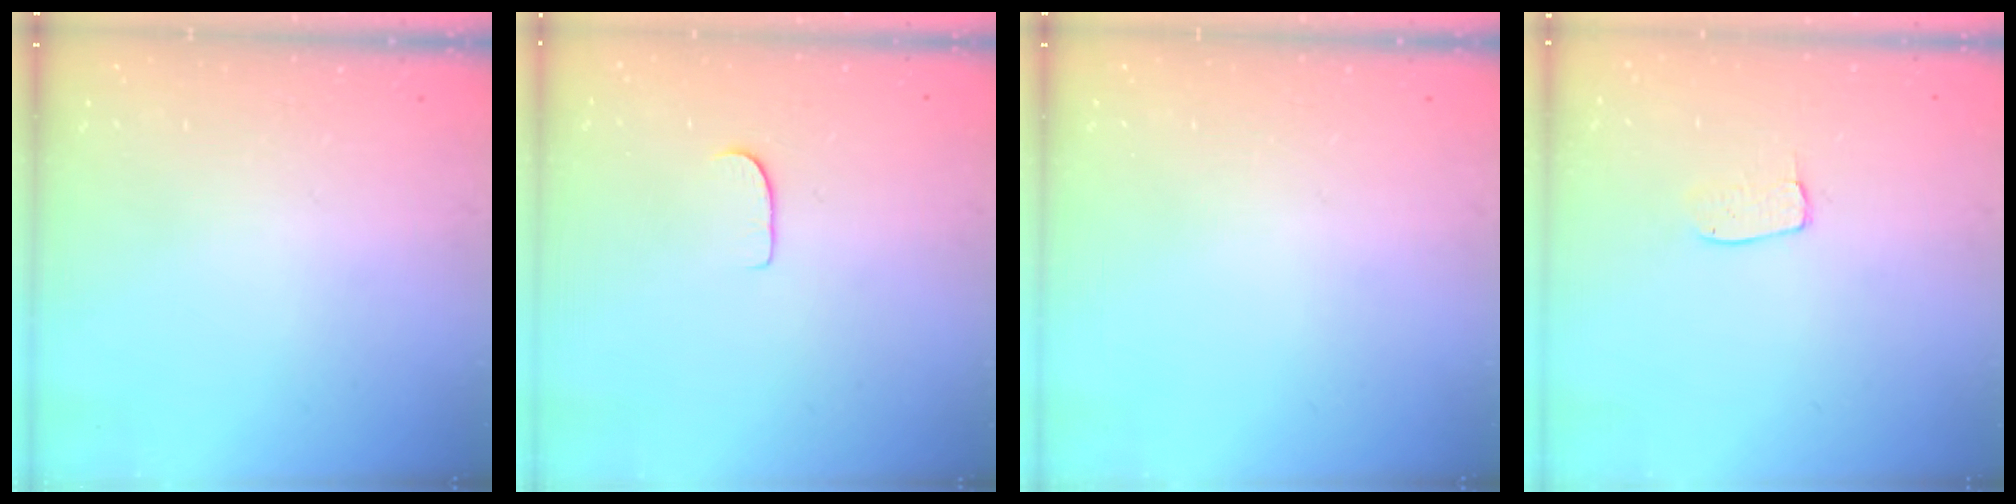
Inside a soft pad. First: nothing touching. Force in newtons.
{"total": 5.2, "press": 5.2, "slide": 0.4}
{"total": 0.0}
{"total": 4.2, "press": 4.2, "slide": 0.2}